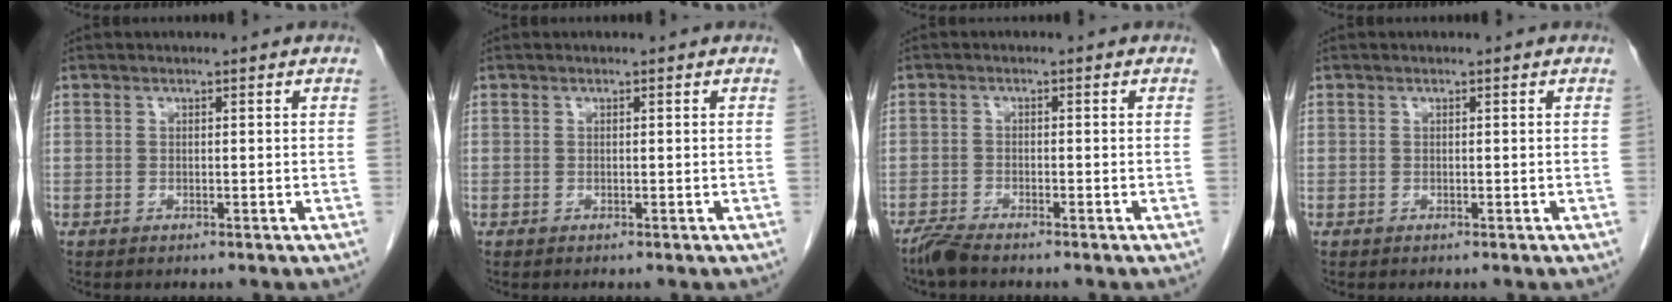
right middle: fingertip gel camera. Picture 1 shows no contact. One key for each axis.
{"total": 0.0}
{"total": 2.5, "fx": -2.3, "fy": 0.1, "fz": 1.1, "tx": -0.030, "ty": -0.008, "tz": -0.046}
{"total": 0.0}